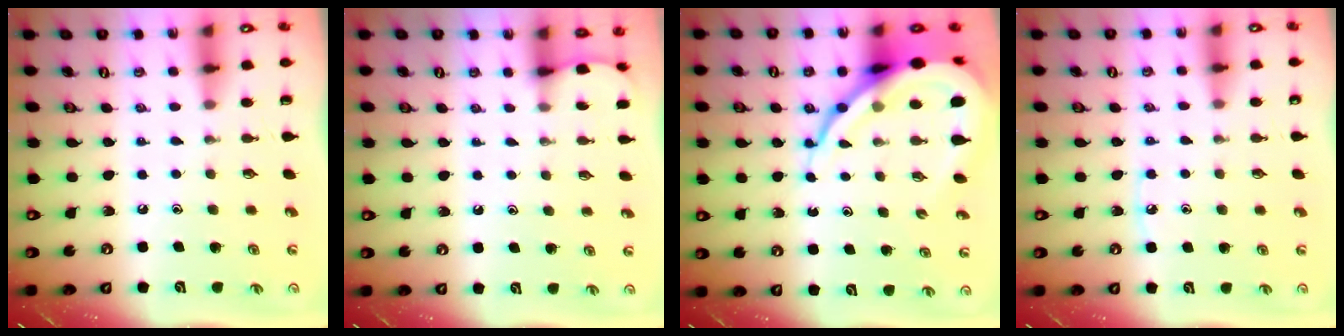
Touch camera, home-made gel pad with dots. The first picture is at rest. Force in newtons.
{"total": 2.4, "press": 2.4, "slide": 0.2}
{"total": 15.6, "press": 15.5, "slide": 1.7}
{"total": 3.4, "press": 3.4, "slide": 0.5}